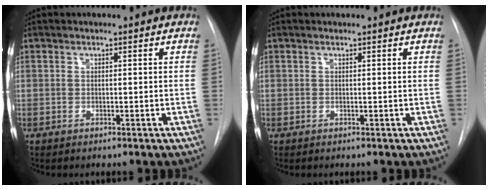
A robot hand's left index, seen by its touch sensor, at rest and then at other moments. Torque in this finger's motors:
{"motor_torque": [-0.02, 0.03, 0.00, 0.00]}